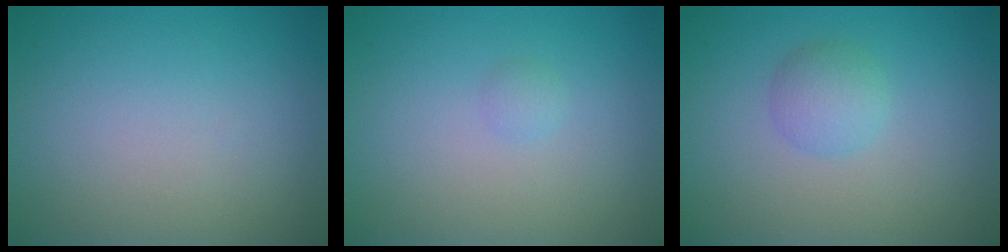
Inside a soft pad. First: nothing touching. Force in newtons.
{"total": 0.6, "press": 0.6, "slide": 0.1}
{"total": 2.0, "press": 2.0, "slide": 0.0}